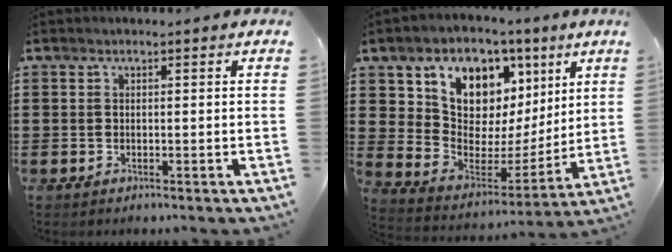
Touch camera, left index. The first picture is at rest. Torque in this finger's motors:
{"motor_torque": [2.14, 0.00, 1.05, 0.21]}